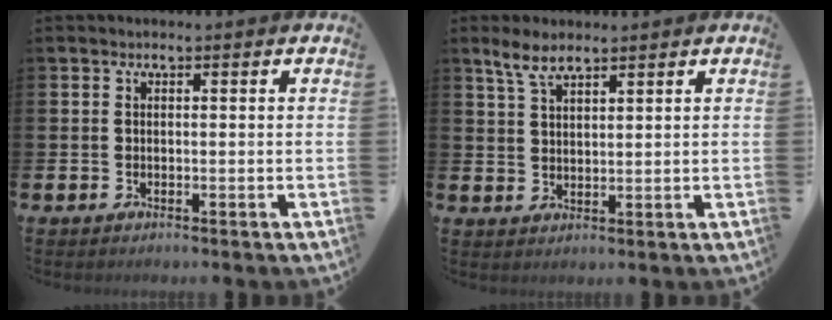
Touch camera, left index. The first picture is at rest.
{"total": 4.7, "force": [3.8, 1.4, 2.3], "torque": [-0.053, -0.006, 0.067]}